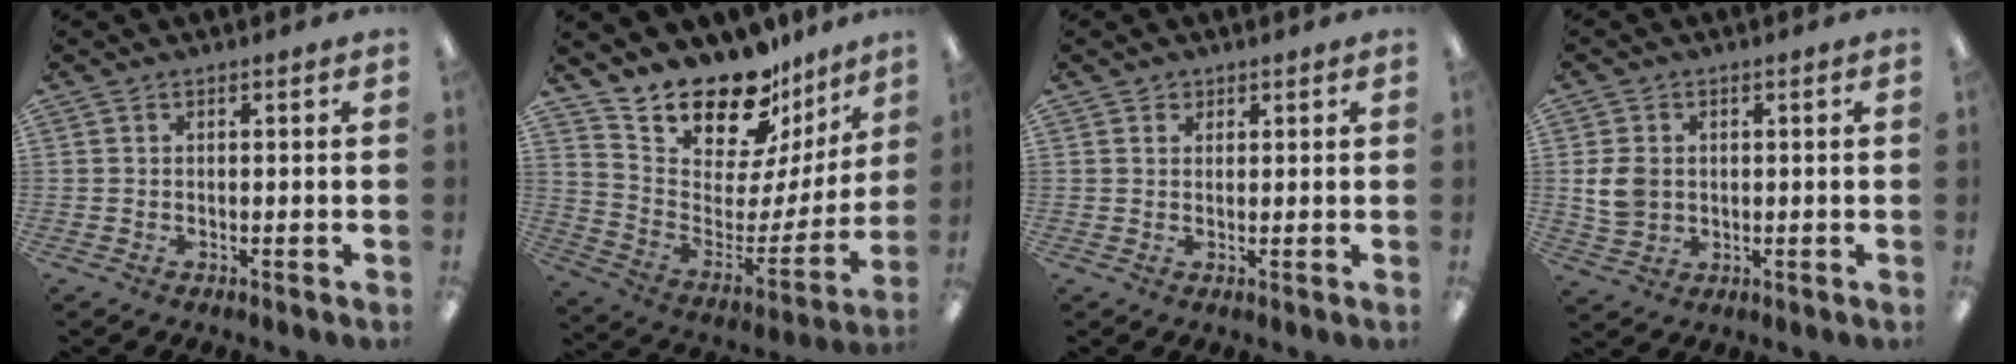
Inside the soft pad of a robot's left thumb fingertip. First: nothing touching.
{"total": 17.7, "force": [16.2, 5.7, 4.1], "torque": [-0.079, -0.150, 0.284]}
{"total": 1.5, "force": [1.0, 1.1, 0.1], "torque": [0.005, -0.001, 0.017]}
{"total": 6.4, "force": [0.5, 5.2, 3.5], "torque": [-0.074, 0.007, 0.011]}